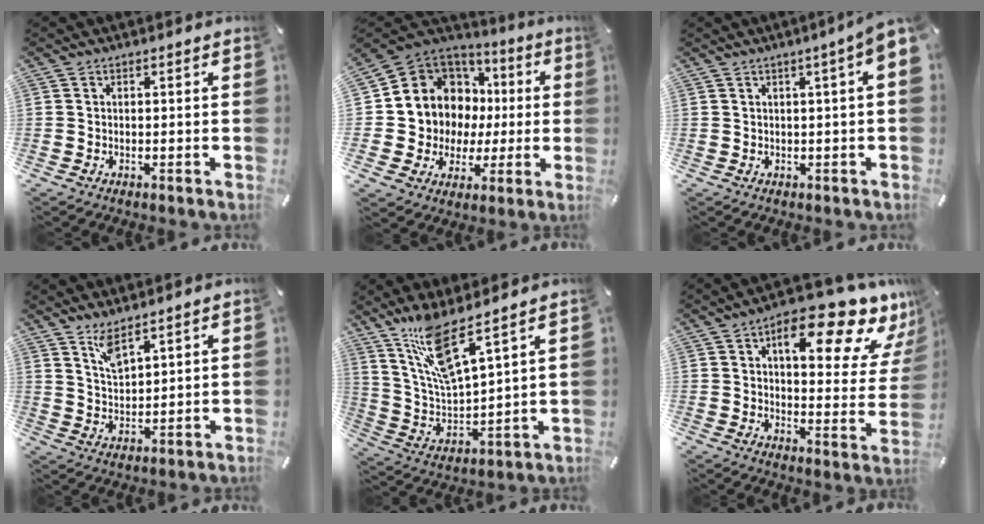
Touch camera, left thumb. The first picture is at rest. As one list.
[{"total": 11.0, "force": [2.9, 10.5, 1.3], "torque": [-0.032, -0.061, 0.075]}, {"total": 5.3, "force": [1.8, 0.2, 5.0], "torque": [-0.083, -0.012, 0.030]}, {"total": 6.1, "force": [5.0, 1.7, 3.0], "torque": [-0.062, -0.025, 0.092]}, {"total": 13.1, "force": [10.0, 2.1, 8.2], "torque": [-0.190, -0.058, 0.172]}, {"total": 19.9, "force": [12.2, 7.8, 13.7], "torque": [-0.174, -0.091, 0.189]}]